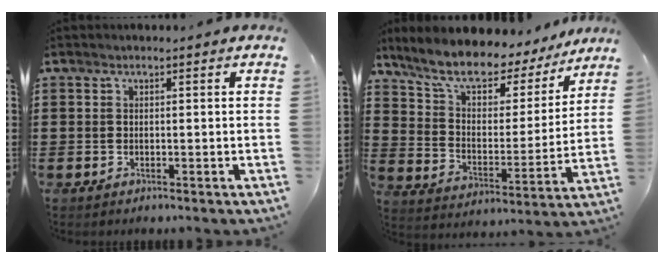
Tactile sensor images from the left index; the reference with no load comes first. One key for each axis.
{"total": 8.9, "fx": 7.8, "fy": 2.6, "fz": 3.4, "tx": -0.097, "ty": -0.053, "tz": 0.131}